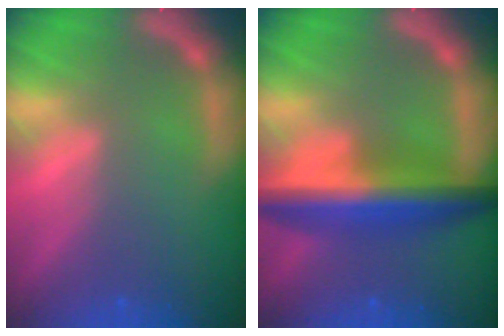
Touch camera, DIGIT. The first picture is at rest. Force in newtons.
{"total": 8.0}